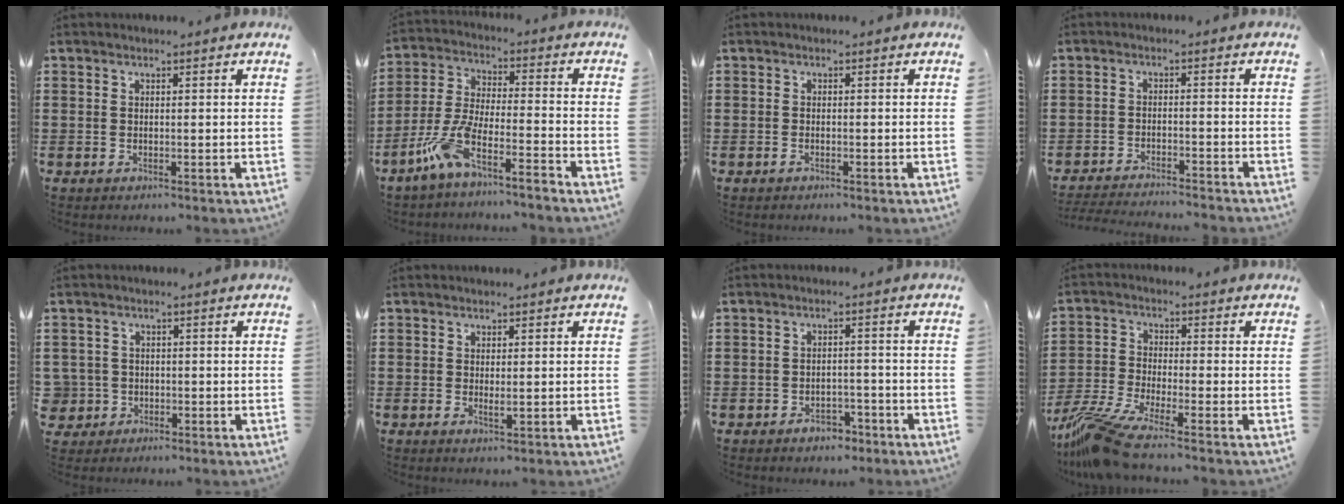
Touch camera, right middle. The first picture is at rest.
{"total": 7.8, "force": [-6.5, 0.1, 4.3], "torque": [-0.118, -0.016, -0.135]}
{"total": 0.5, "force": [-0.4, 0.0, 0.3], "torque": [-0.008, -0.004, -0.007]}
{"total": 3.5, "force": [-3.5, 0.0, 0.4], "torque": [-0.015, -0.002, -0.075]}
{"total": 2.8, "force": [-0.8, 2.7, 0.2], "torque": [-0.023, 0.002, -0.022]}
{"total": 1.3, "force": [0.3, 0.3, 1.3], "torque": [-0.017, -0.002, 0.002]}
{"total": 2.8, "force": [-2.3, 1.3, 0.8], "torque": [-0.018, 0.003, -0.048]}
{"total": 8.9, "force": [-7.3, 0.8, 5.0], "torque": [-0.125, -0.011, -0.148]}